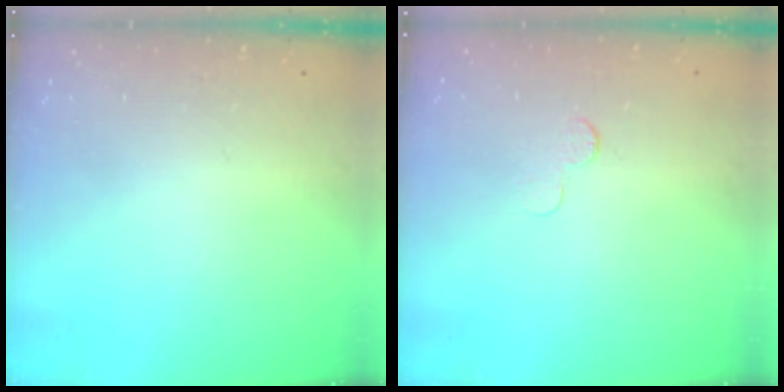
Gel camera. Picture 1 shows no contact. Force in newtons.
{"total": 3.0, "press": 2.9, "slide": 0.3}